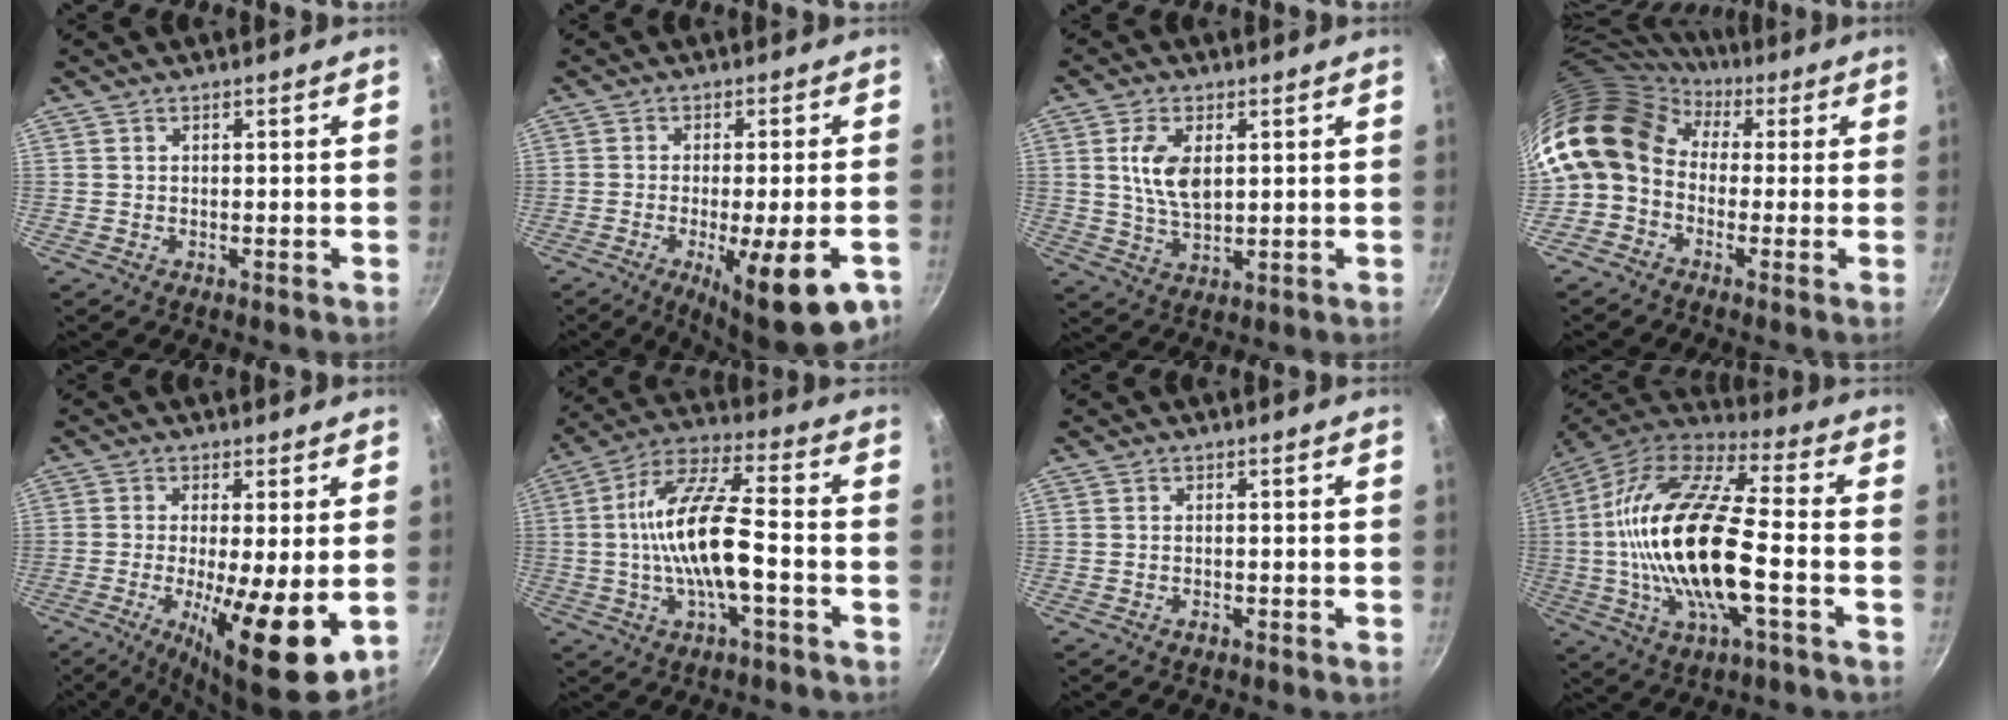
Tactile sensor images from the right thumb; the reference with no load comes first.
{"total": 15.6, "force": [-6.7, 3.8, 13.6], "torque": [-0.169, 0.000, -0.087]}
{"total": 8.0, "force": [1.9, 4.3, 6.5], "torque": [-0.118, -0.011, 0.037]}
{"total": 14.5, "force": [1.2, 11.4, 8.9], "torque": [-0.162, 0.034, -0.005]}
{"total": 13.4, "force": [-2.1, 3.2, 12.8], "torque": [-0.208, -0.013, -0.030]}
{"total": 15.5, "force": [-2.3, 4.9, 14.5], "torque": [-0.272, 0.036, -0.053]}
{"total": 1.0, "force": [-0.6, 0.5, 0.6], "torque": [-0.014, 0.003, -0.012]}
{"total": 24.3, "force": [-2.8, 8.9, 22.4], "torque": [-0.437, 0.025, -0.067]}